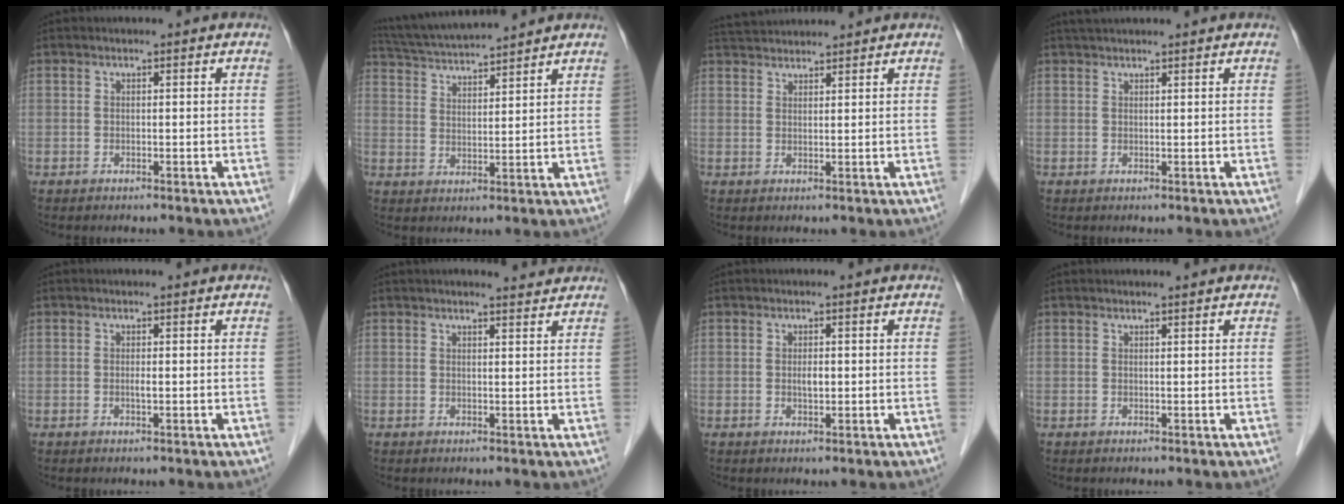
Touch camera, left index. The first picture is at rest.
{"total": 11.9, "force": [11.0, 0.0, 4.4], "torque": [-0.089, 0.025, 0.184]}
{"total": 5.8, "force": [5.6, 0.3, 1.3], "torque": [-0.028, 0.037, 0.096]}
{"total": 4.3, "force": [3.9, 0.0, 1.9], "torque": [-0.024, 0.035, 0.061]}
{"total": 0.6, "force": [-0.1, 0.0, 0.6], "torque": [-0.014, -0.003, -0.003]}
{"total": 3.1, "force": [2.9, 0.2, 0.9], "torque": [-0.018, 0.005, 0.035]}
{"total": 1.3, "force": [0.0, 0.5, 1.2], "torque": [-0.022, -0.003, 0.002]}
{"total": 0.8, "force": [0.7, -0.1, 0.3], "torque": [-0.009, 0.000, 0.014]}